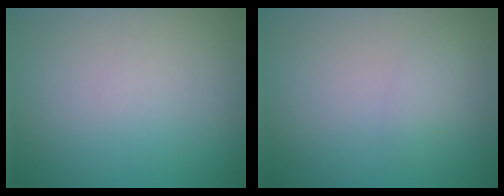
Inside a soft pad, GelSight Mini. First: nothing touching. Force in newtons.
{"total": 1.0, "press": 1.0, "slide": 0.1}